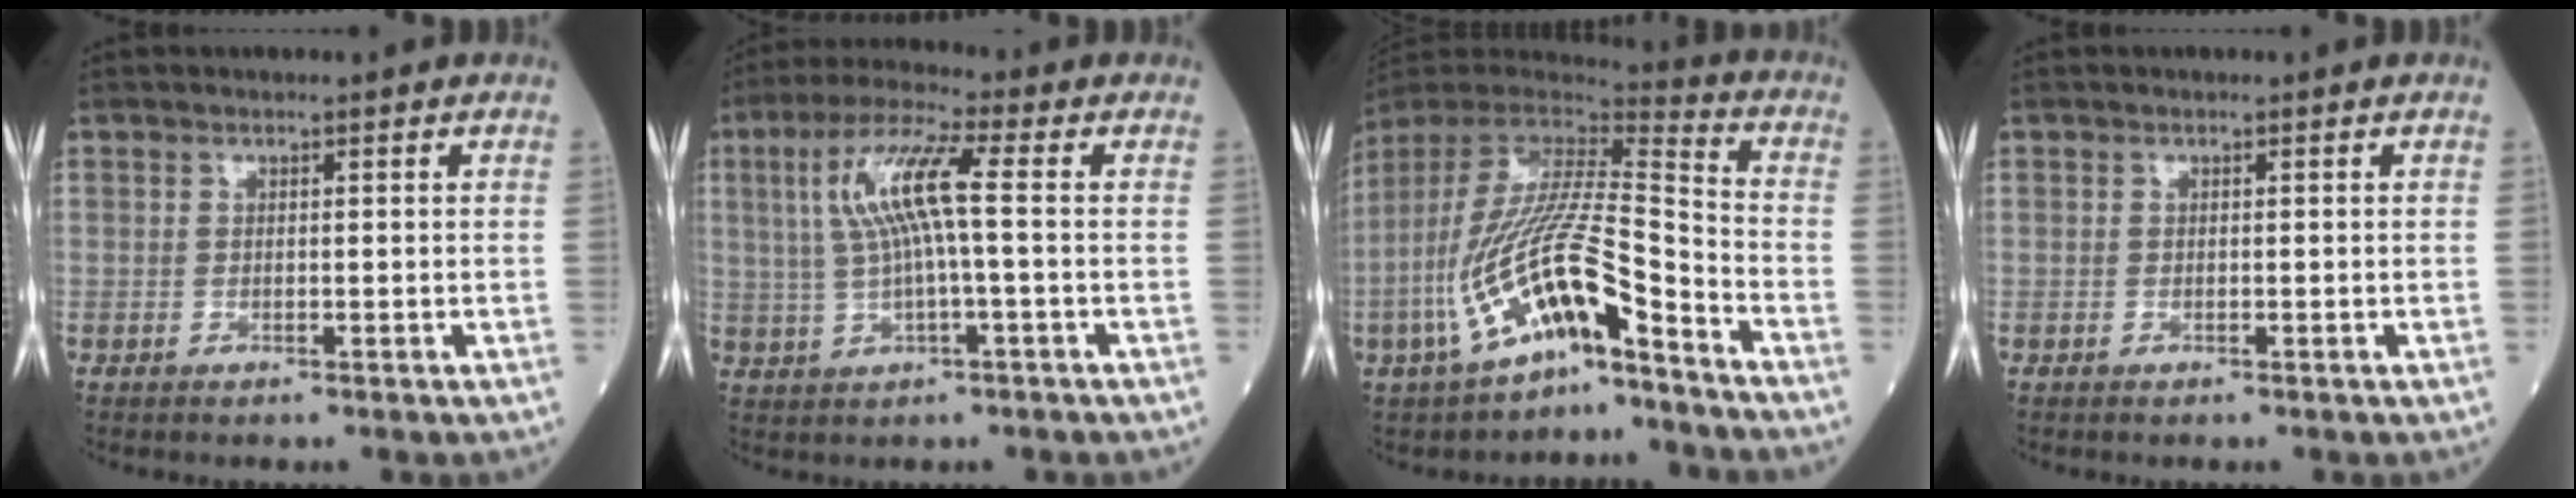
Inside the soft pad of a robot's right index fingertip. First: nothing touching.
{"total": 9.4, "force": [1.3, 0.8, 9.2], "torque": [-0.193, 0.020, 0.024]}
{"total": 16.8, "force": [-8.5, 3.3, 14.2], "torque": [-0.286, -0.003, -0.151]}
{"total": 0.0}